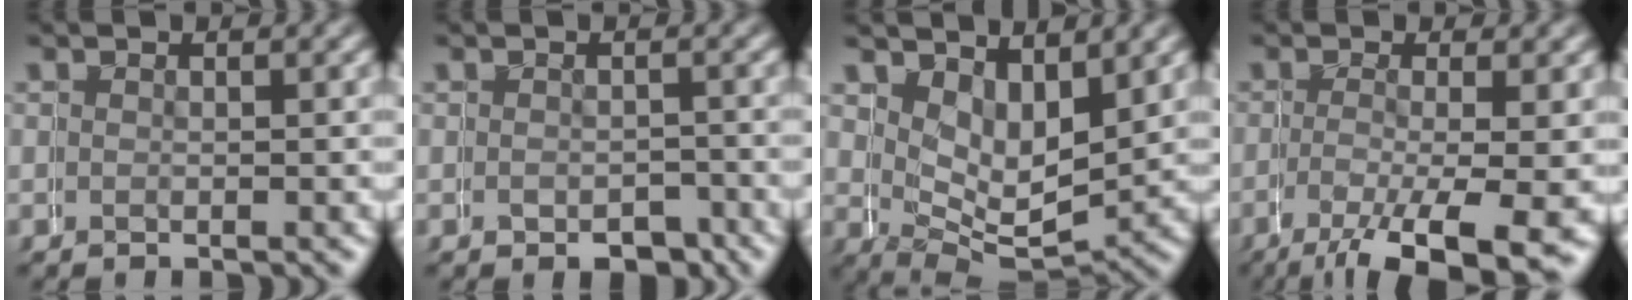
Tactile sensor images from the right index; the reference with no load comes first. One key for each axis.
{"total": 2.3, "fx": -1.7, "fy": 1.5, "fz": 0.4, "tx": -0.004, "ty": -0.002, "tz": -0.031}
{"total": 5.5, "fx": 2.8, "fy": 3.6, "fz": 3.0, "tx": -0.042, "ty": -0.017, "tz": 0.047}
{"total": 3.6, "fx": -1.8, "fy": 0.4, "fz": 3.1, "tx": -0.058, "ty": -0.019, "tz": -0.023}